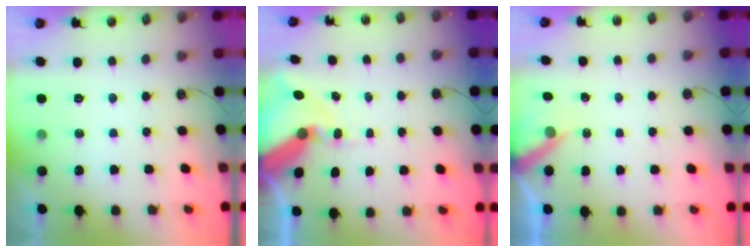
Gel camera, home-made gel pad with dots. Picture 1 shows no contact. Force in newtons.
{"total": 13.1, "press": 13.0, "slide": 1.5}
{"total": 4.6, "press": 4.6, "slide": 0.4}